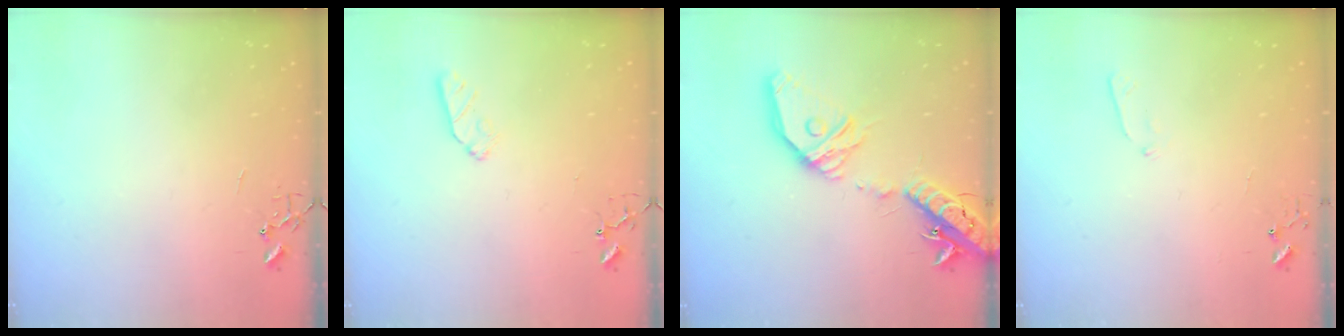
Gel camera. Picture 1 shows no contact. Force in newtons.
{"total": 6.1, "press": 6.1, "slide": 0.8}
{"total": 23.1, "press": 22.8, "slide": 3.6}
{"total": 3.9, "press": 3.9, "slide": 0.6}